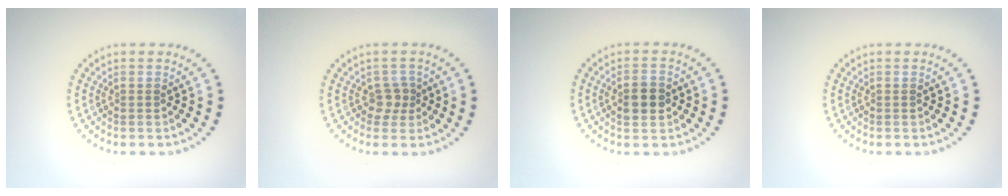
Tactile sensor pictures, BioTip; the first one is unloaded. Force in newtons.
{"total": 1.7, "press": 1.3, "slide": 1.0}
{"total": 2.9, "press": 2.9, "slide": 0.2}
{"total": 0.0}